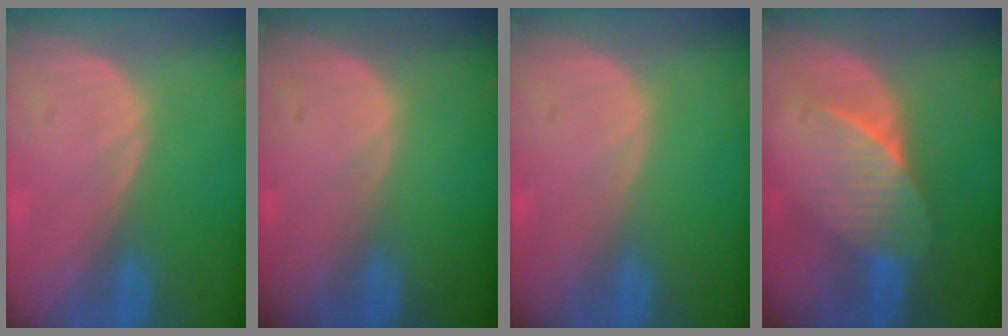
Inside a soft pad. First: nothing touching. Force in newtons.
{"total": 0.0}
{"total": 0.0}
{"total": 6.8, "press": 6.5, "slide": 2.2}